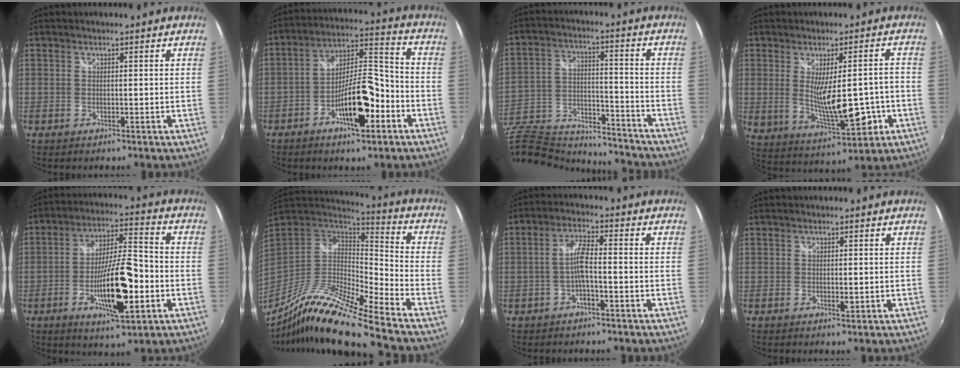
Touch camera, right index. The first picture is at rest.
{"total": 13.0, "force": [-6.0, 4.5, 10.7], "torque": [-0.185, 0.017, -0.095]}
{"total": 23.8, "force": [-18.5, 10.6, 10.7], "torque": [-0.248, 0.003, -0.284]}
{"total": 13.0, "force": [-2.7, 3.9, 12.1], "torque": [-0.209, -0.030, -0.015]}
{"total": 15.2, "force": [-4.7, 4.0, 13.9], "torque": [-0.250, -0.009, -0.077]}
{"total": 19.0, "force": [-14.3, 0.5, 12.5], "torque": [-0.223, -0.028, -0.273]}
{"total": 4.3, "force": [-1.6, 0.8, 3.9], "torque": [-0.079, 0.007, -0.030]}
{"total": 1.0, "force": [-0.1, 0.5, 0.8], "torque": [-0.015, -0.003, -0.001]}